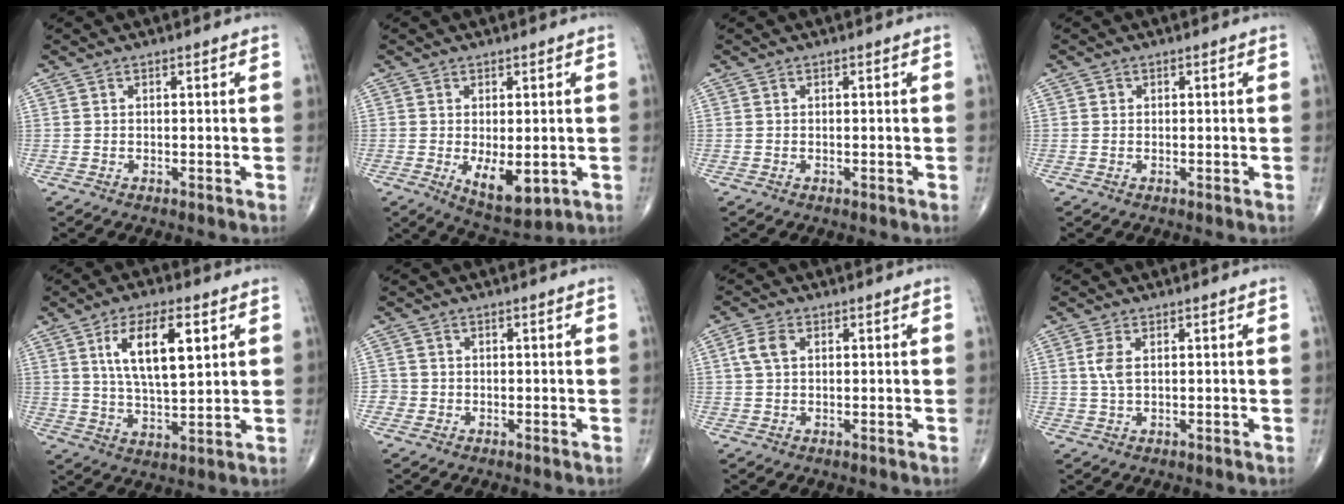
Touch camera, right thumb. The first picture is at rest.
{"total": 7.6, "force": [-1.3, 3.6, 6.5], "torque": [-0.086, -0.017, -0.007]}
{"total": 0.0}
{"total": 0.6, "force": [0.1, 0.6, 0.1], "torque": [0.001, 0.002, 0.001]}
{"total": 12.5, "force": [4.4, 4.9, 10.7], "torque": [-0.176, -0.016, 0.084]}
{"total": 2.0, "force": [-0.6, 1.9, 0.0], "torque": [0.013, 0.007, -0.016]}
{"total": 3.7, "force": [0.9, 2.4, 2.7], "torque": [-0.061, 0.008, 0.015]}
{"total": 3.3, "force": [0.7, 1.6, 2.8], "torque": [-0.067, 0.002, 0.016]}